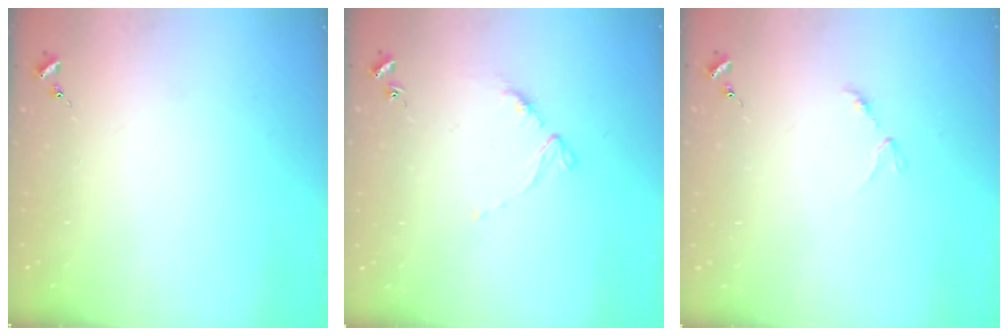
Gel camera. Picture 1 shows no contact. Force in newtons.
{"total": 5.2, "press": 5.1, "slide": 0.7}
{"total": 2.8, "press": 2.8, "slide": 0.5}